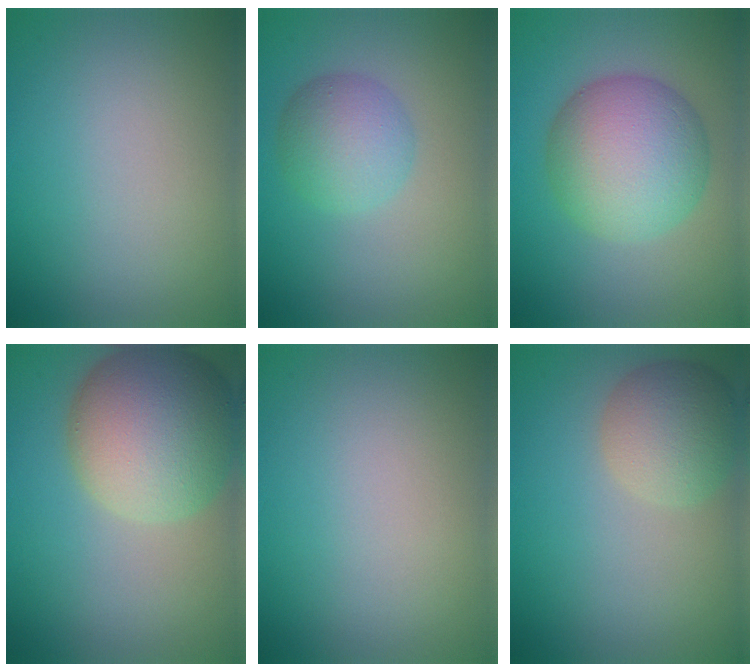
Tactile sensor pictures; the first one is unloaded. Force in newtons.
{"total": 4.0, "press": 4.0, "slide": 0.1}
{"total": 8.4, "press": 8.4, "slide": 0.1}
{"total": 9.9, "press": 9.9, "slide": 0.4}
{"total": 0.0}
{"total": 4.5, "press": 4.5, "slide": 0.1}